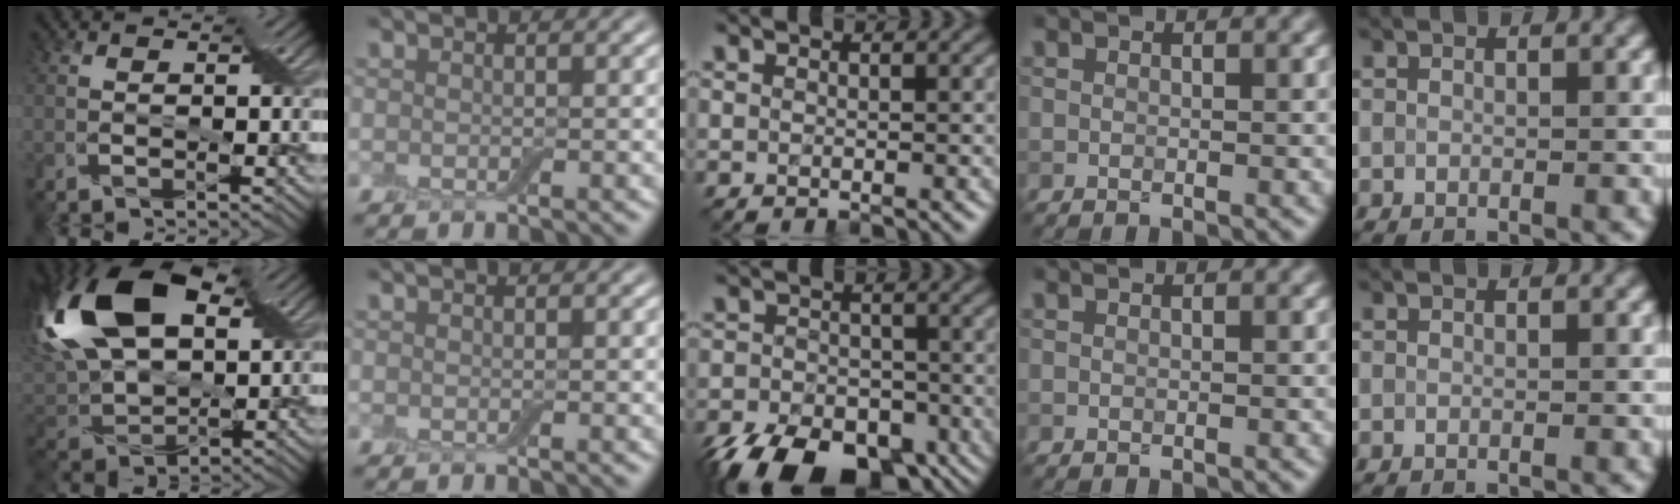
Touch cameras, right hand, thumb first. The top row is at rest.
{"thumb": {"total": 20.1, "force": [7.4, 12.5, 13.8], "torque": [-0.324, 0.031, 0.139]}, "middle": {"total": 11.8, "force": [-8.0, 6.2, 6.0], "torque": [-0.104, -0.045, -0.123]}}